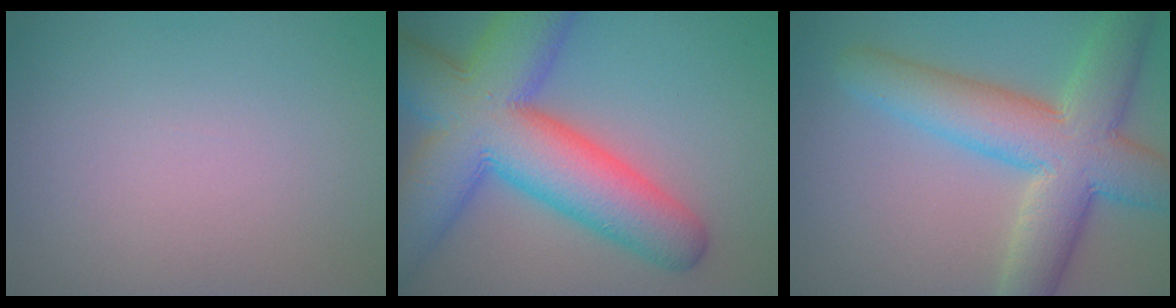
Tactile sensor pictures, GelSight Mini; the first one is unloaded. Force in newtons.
{"total": 13.4, "press": 13.4, "slide": 0.5}
{"total": 8.9, "press": 8.9, "slide": 0.3}